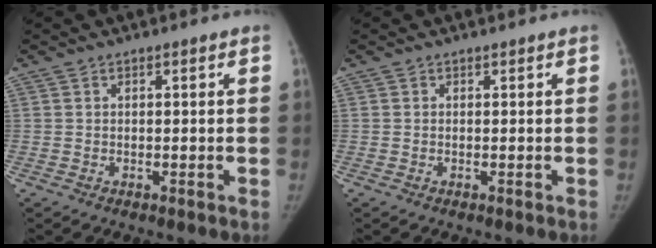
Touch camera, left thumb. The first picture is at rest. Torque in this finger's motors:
{"motor_torque": [0.01, 0.00, 0.06, -0.02, 0.00]}